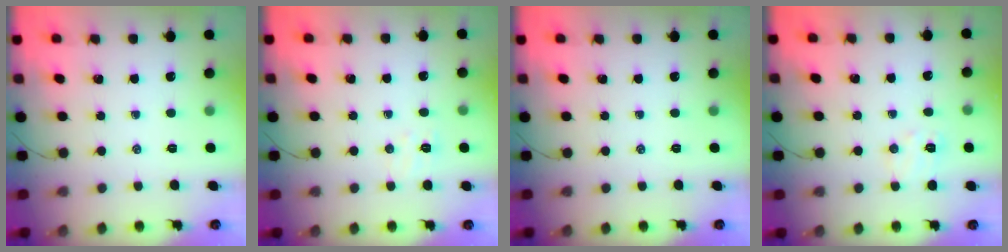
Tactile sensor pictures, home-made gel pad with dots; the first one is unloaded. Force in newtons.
{"total": 5.0, "press": 4.8, "slide": 1.2}
{"total": 0.0}
{"total": 5.6, "press": 5.5, "slide": 1.1}